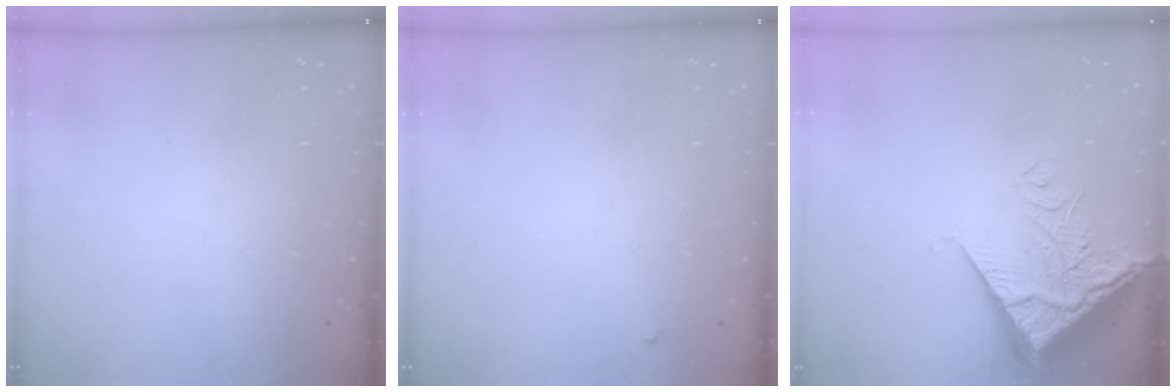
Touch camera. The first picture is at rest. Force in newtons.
{"total": 3.6, "press": 3.6, "slide": 0.4}
{"total": 7.5, "press": 7.4, "slide": 1.0}